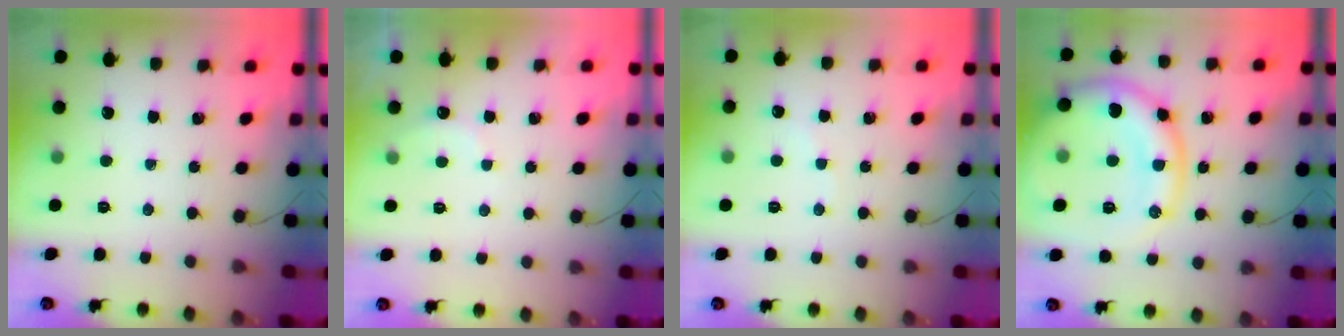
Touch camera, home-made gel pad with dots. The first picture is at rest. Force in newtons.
{"total": 4.7, "press": 4.6, "slide": 1.0}
{"total": 4.0, "press": 3.9, "slide": 0.8}
{"total": 16.3, "press": 16.2, "slide": 1.7}